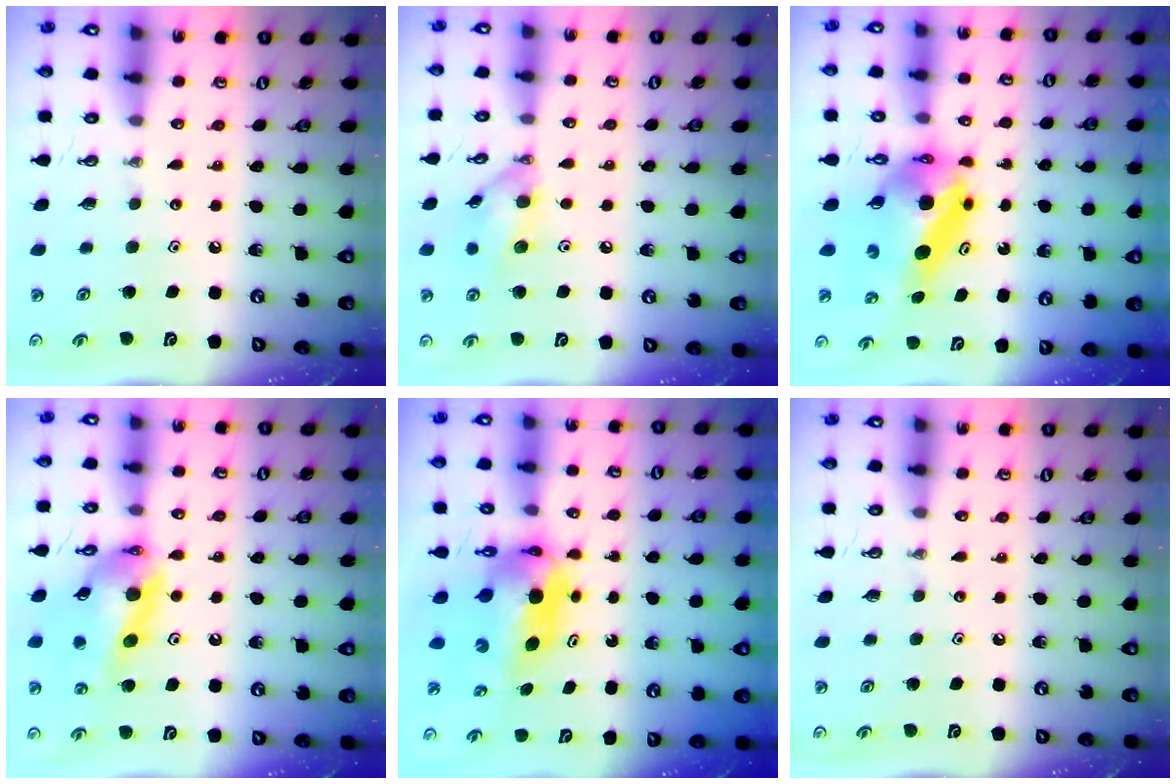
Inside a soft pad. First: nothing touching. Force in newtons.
{"total": 11.3, "press": 11.3, "slide": 0.7}
{"total": 7.8, "press": 7.8, "slide": 0.6}
{"total": 15.6, "press": 15.4, "slide": 2.1}
{"total": 6.1, "press": 6.1, "slide": 0.4}
{"total": 0.0}